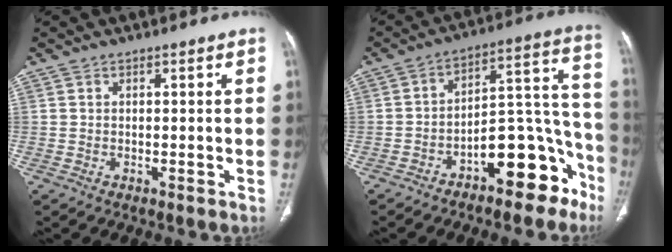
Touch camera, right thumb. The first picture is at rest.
{"total": 15.4, "force": [-9.4, 6.8, 10.1], "torque": [-0.089, 0.126, -0.141]}